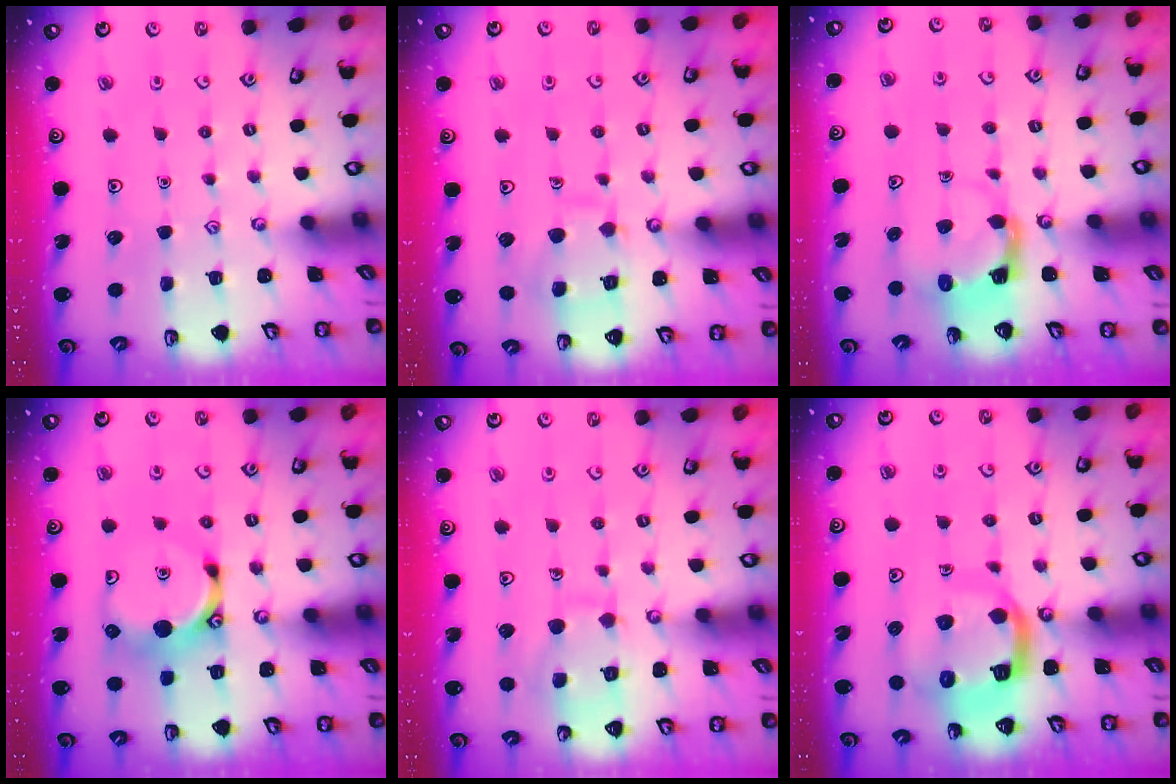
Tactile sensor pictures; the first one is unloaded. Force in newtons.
{"total": 9.5, "press": 9.5, "slide": 0.9}
{"total": 3.9, "press": 3.9, "slide": 0.2}
{"total": 11.0, "press": 11.0, "slide": 0.5}
{"total": 10.3, "press": 10.2, "slide": 0.9}
{"total": 11.9, "press": 11.8, "slide": 1.2}